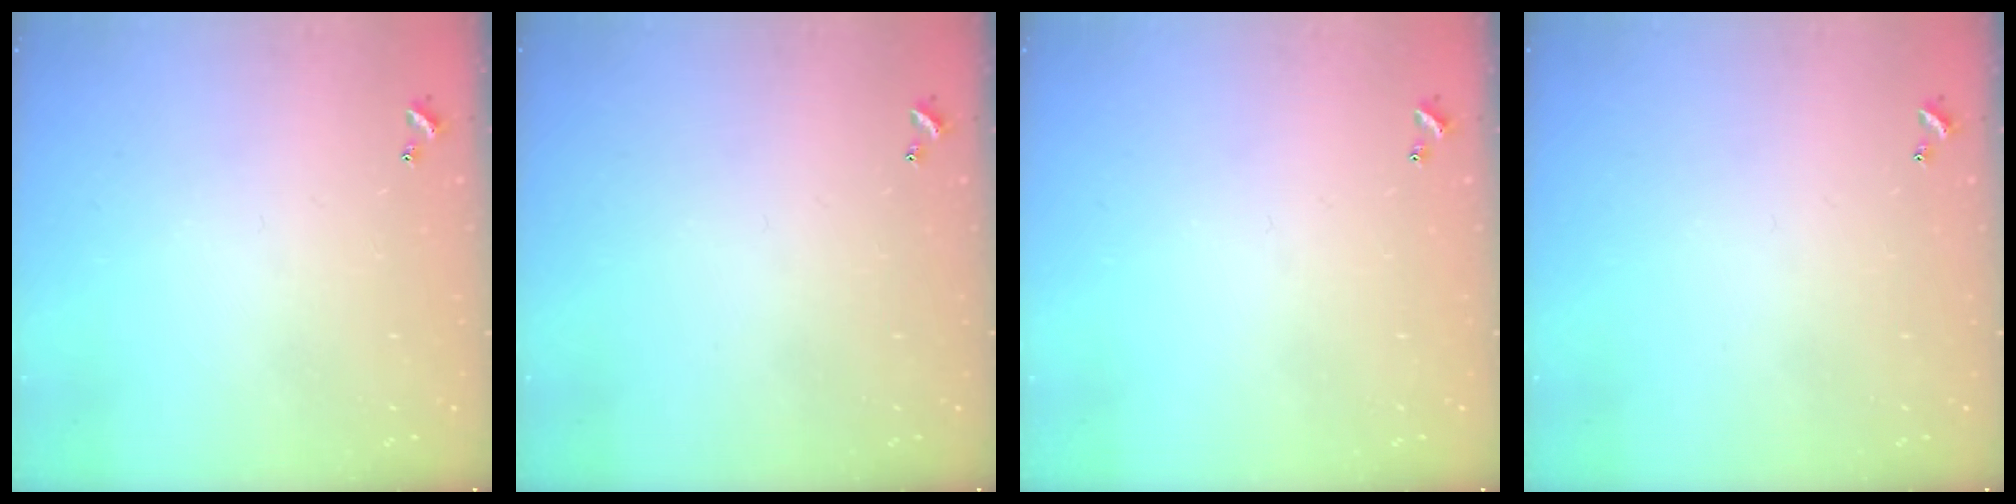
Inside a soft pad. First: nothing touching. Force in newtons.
{"total": 0.0}
{"total": 0.0}
{"total": 0.0}